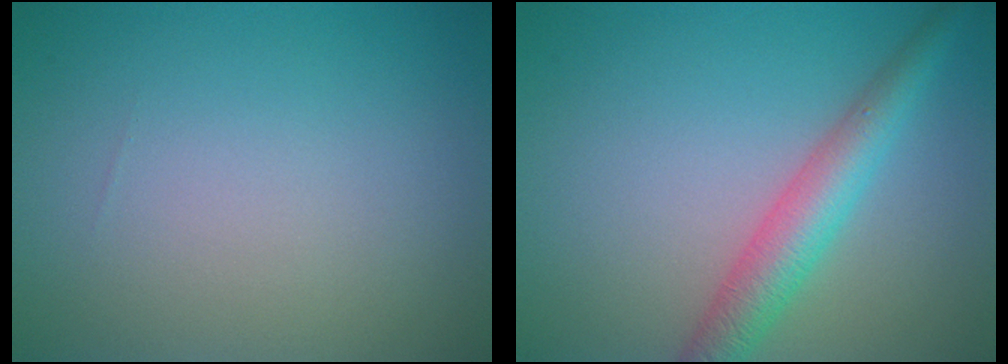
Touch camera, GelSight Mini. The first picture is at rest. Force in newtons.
{"total": 4.2, "press": 4.2, "slide": 0.1}